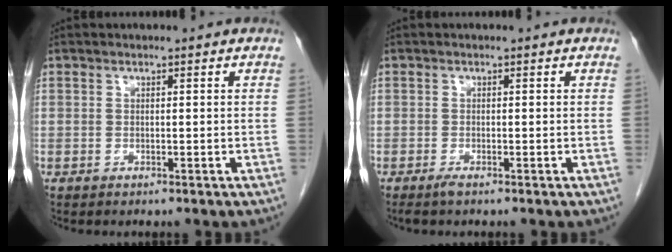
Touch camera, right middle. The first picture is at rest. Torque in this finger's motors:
{"motor_torque": [0.31, -0.07, -0.02, 0.02]}